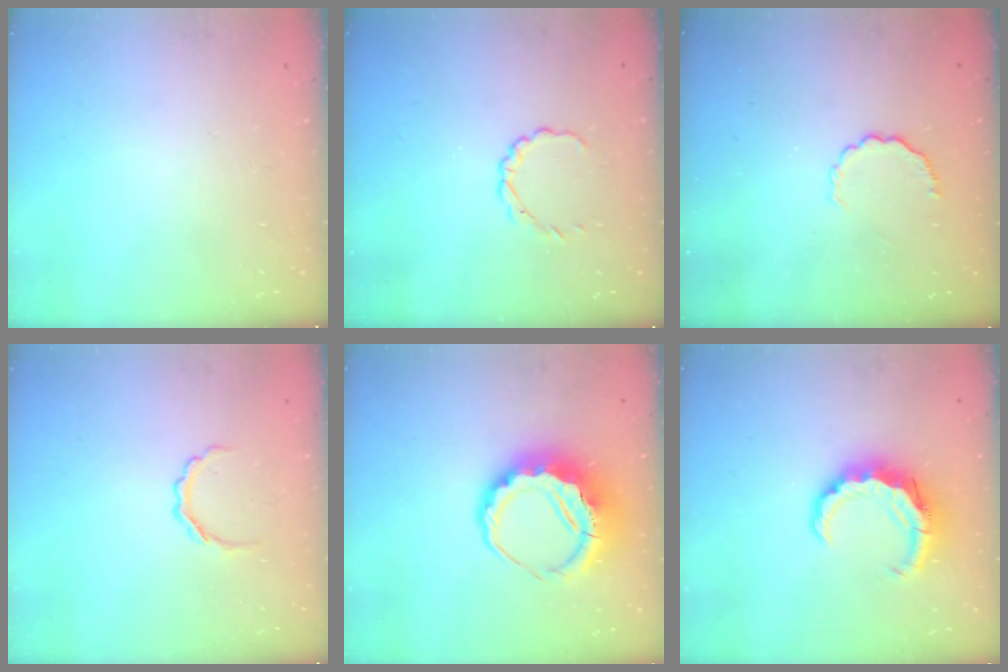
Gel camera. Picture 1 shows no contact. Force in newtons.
{"total": 2.8, "press": 2.7, "slide": 0.9}
{"total": 4.5, "press": 4.3, "slide": 1.5}
{"total": 3.9, "press": 3.9, "slide": 0.5}
{"total": 10.4, "press": 10.1, "slide": 2.4}
{"total": 9.3, "press": 9.2, "slide": 1.4}